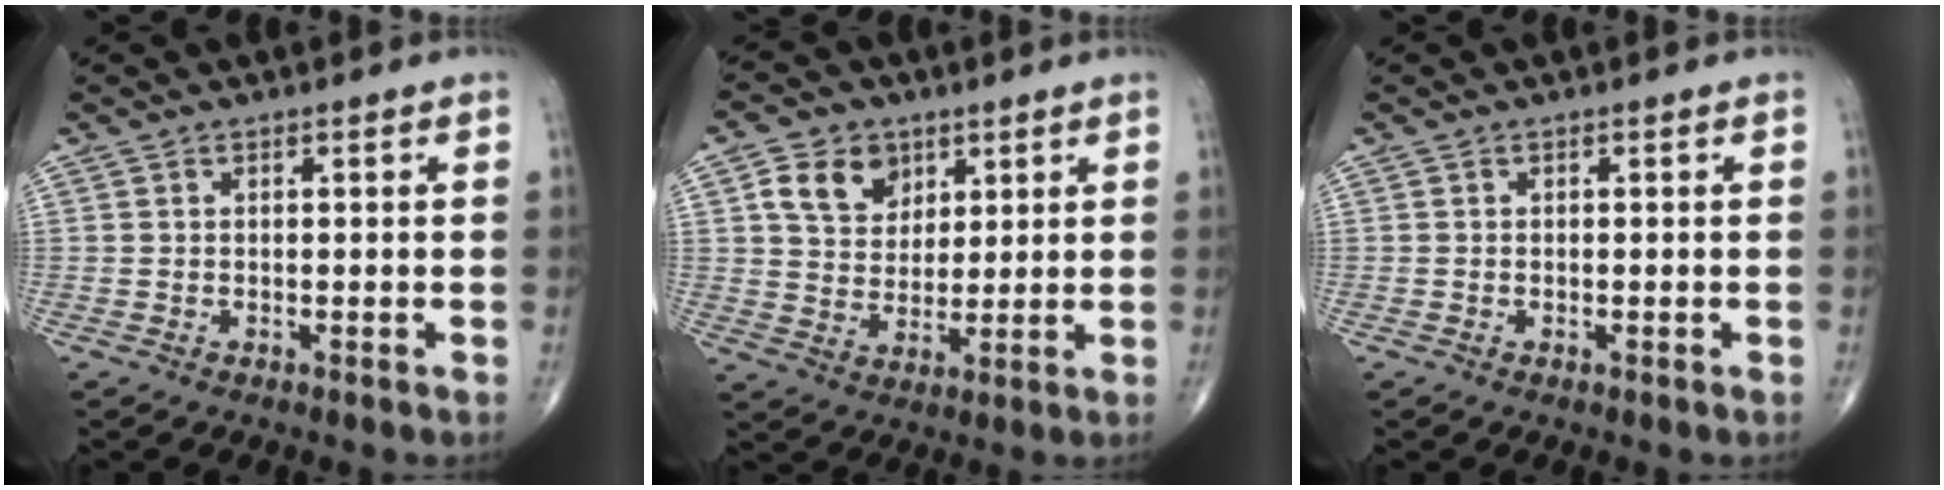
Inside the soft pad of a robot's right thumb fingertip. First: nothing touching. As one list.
[{"total": 9.1, "force": [4.0, 7.0, 4.2], "torque": [-0.046, -0.016, 0.073]}, {"total": 0.0}]